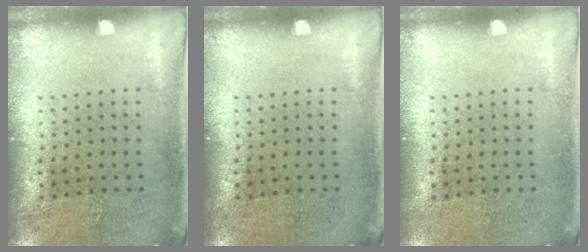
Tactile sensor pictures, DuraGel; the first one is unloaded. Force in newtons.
{"total": 0.0}
{"total": 0.0}